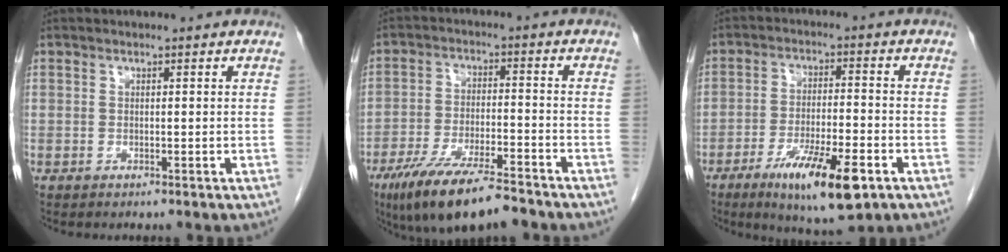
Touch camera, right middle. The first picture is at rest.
{"total": 12.9, "force": [-9.7, 2.3, 8.3], "torque": [-0.149, -0.027, -0.166]}
{"total": 12.1, "force": [-6.4, 2.1, 10.1], "torque": [-0.176, -0.021, -0.099]}